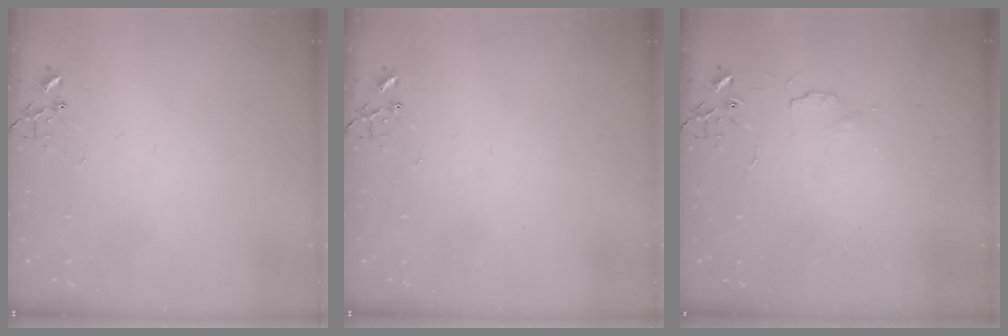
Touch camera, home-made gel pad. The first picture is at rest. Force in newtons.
{"total": 0.0}
{"total": 4.6, "press": 4.6, "slide": 0.7}